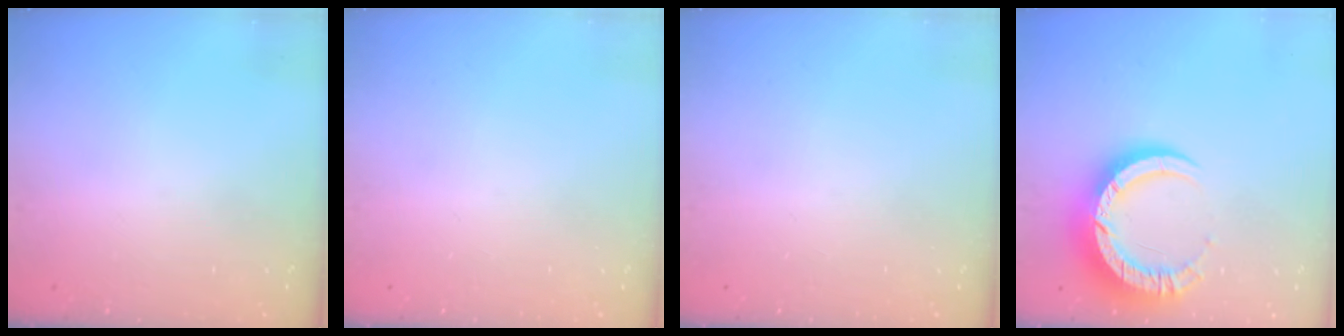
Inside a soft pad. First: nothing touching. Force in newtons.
{"total": 0.0}
{"total": 0.0}
{"total": 13.7, "press": 13.6, "slide": 1.2}